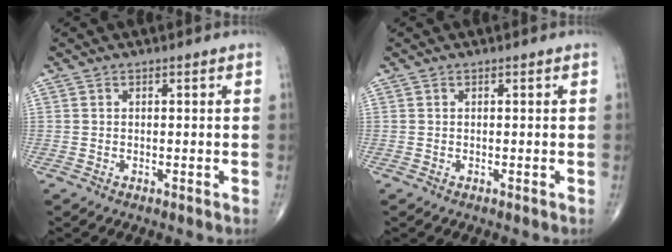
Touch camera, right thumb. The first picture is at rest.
{"total": 0.0}